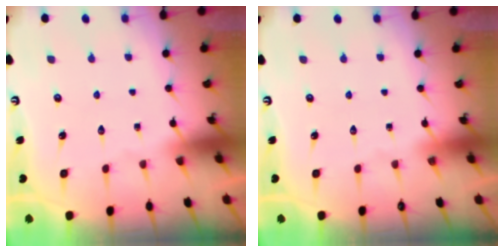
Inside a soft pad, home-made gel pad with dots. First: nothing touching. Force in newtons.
{"total": 0.0}